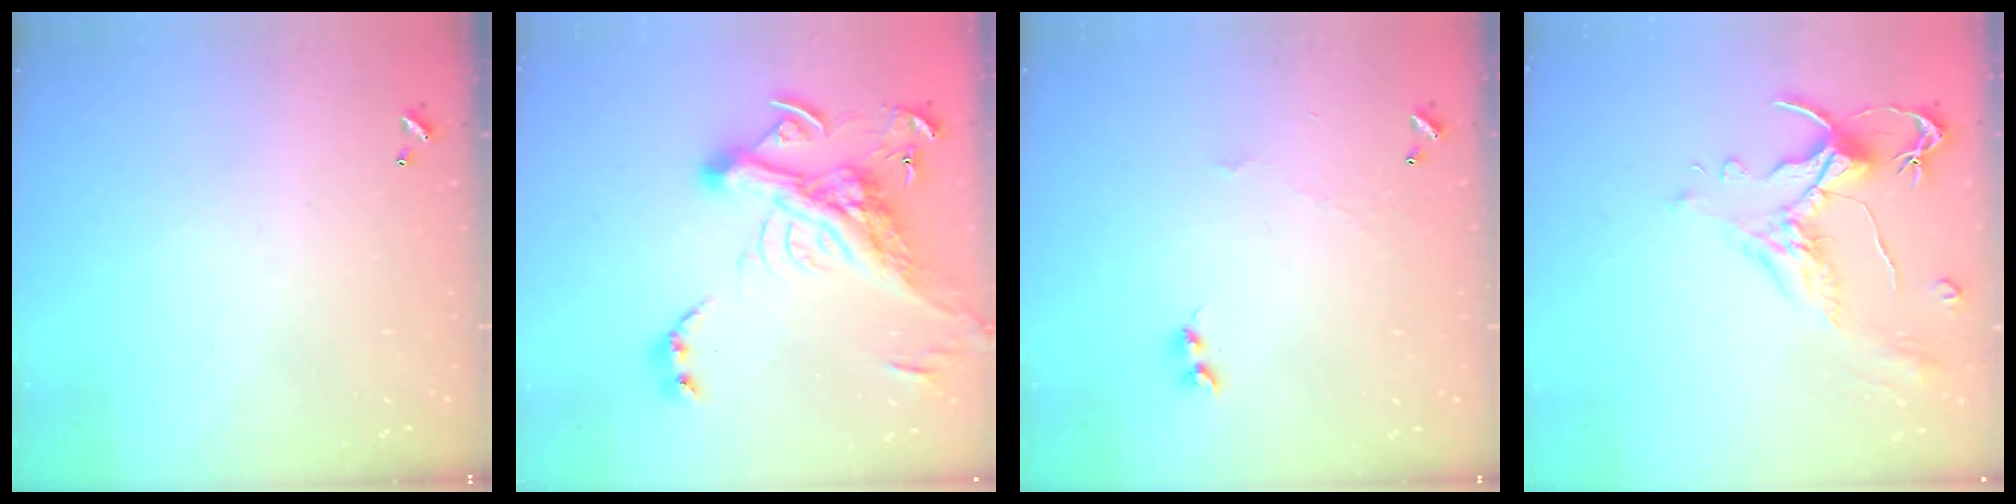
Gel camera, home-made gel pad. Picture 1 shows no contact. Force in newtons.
{"total": 14.9, "press": 14.6, "slide": 2.7}
{"total": 3.6, "press": 3.6, "slide": 0.5}
{"total": 1.5, "press": 1.0, "slide": 1.1}